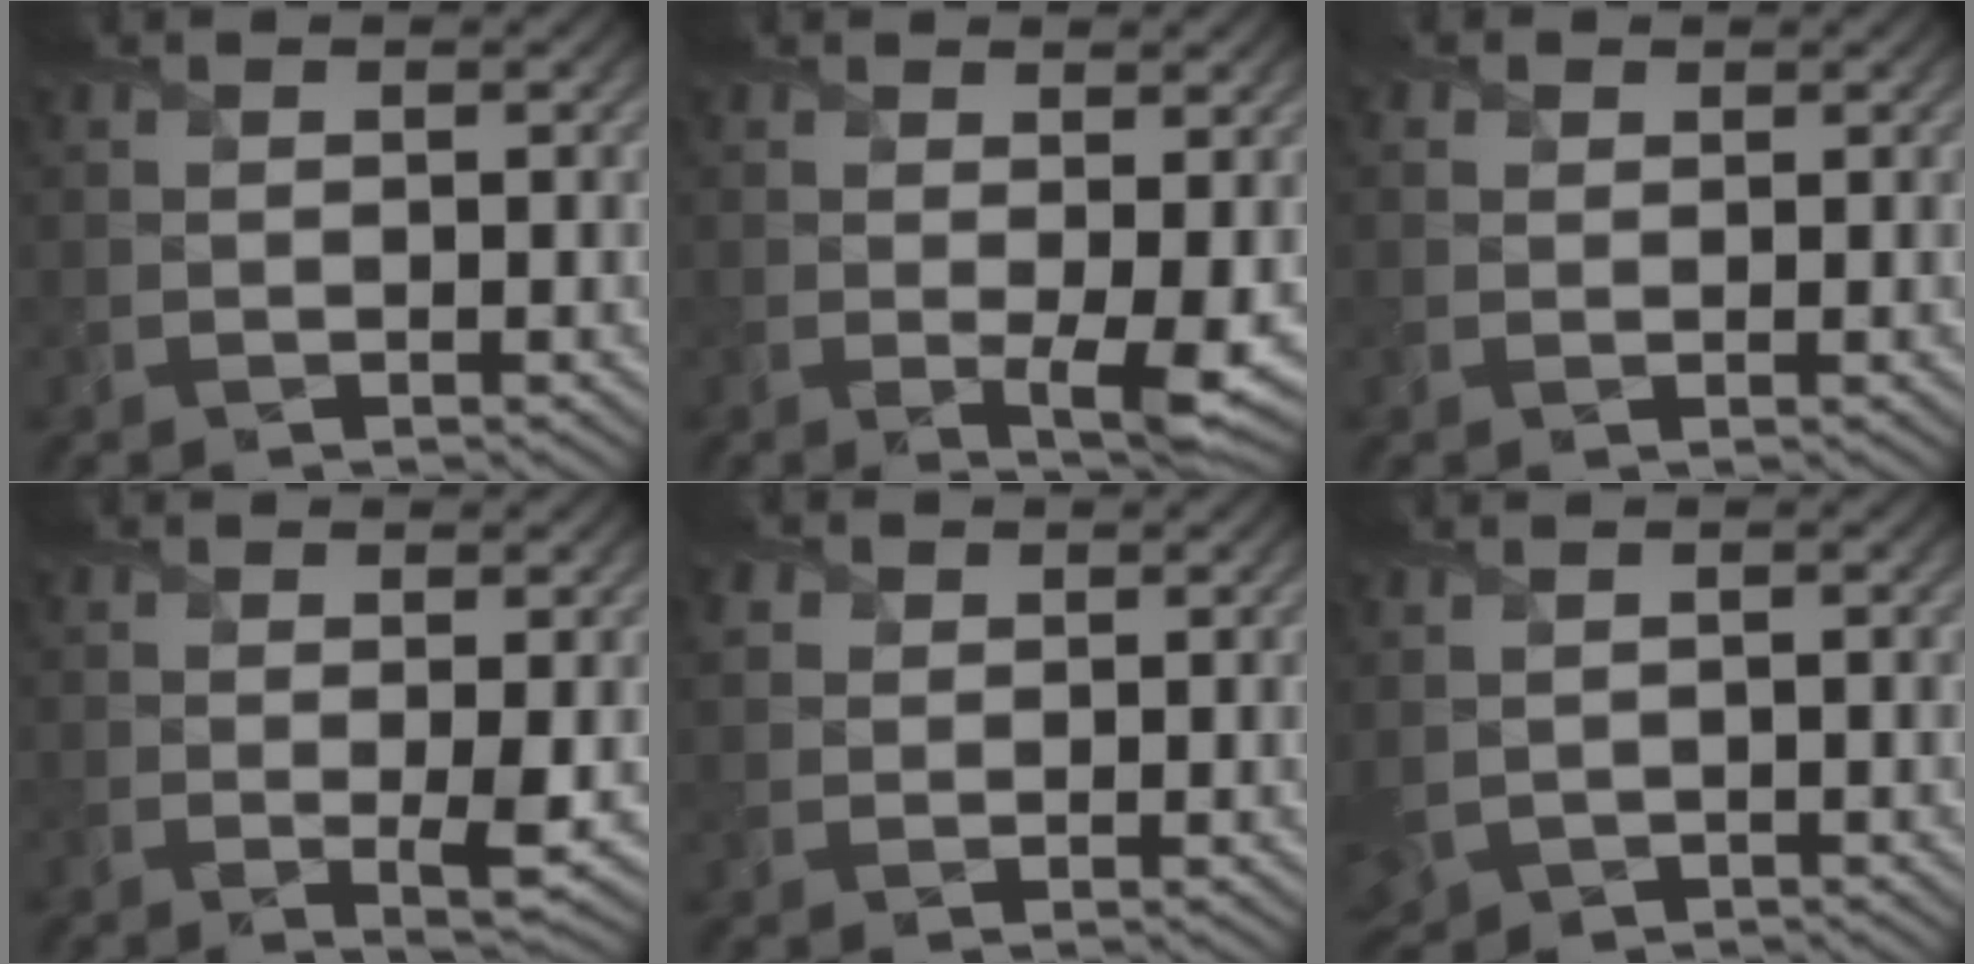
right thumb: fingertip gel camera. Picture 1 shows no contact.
{"total": 3.5, "force": [0.2, 0.8, 3.4], "torque": [-0.063, -0.013, 0.006]}
{"total": 1.2, "force": [0.6, 1.0, 0.3], "torque": [-0.006, -0.001, 0.011]}
{"total": 2.3, "force": [0.3, 0.3, 2.3], "torque": [-0.044, -0.009, 0.006]}
{"total": 2.5, "force": [1.2, 2.1, 0.8], "torque": [-0.031, 0.004, 0.026]}
{"total": 3.5, "force": [0.2, 2.3, 2.6], "torque": [-0.079, -0.007, 0.011]}